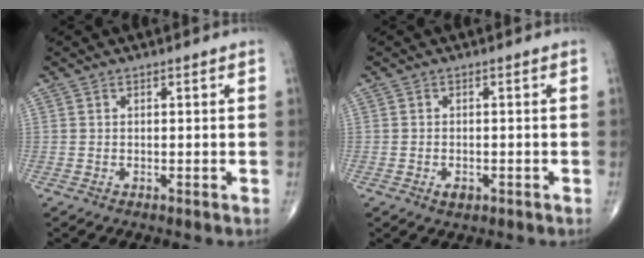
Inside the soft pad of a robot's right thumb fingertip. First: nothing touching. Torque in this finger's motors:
{"motor_torque": [0.40, 0.14, -0.06, -0.09, 0.00]}